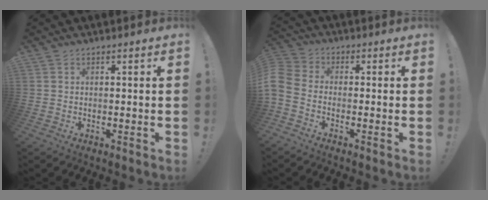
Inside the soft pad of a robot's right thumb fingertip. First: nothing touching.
{"total": 5.9, "force": [-2.7, 4.0, 3.4], "torque": [-0.089, 0.011, -0.047]}